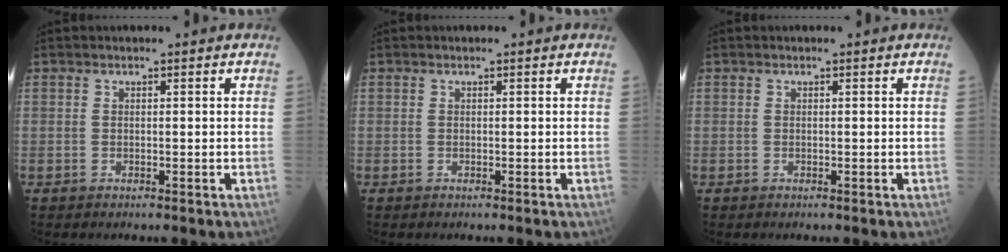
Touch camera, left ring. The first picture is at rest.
{"total": 0.0}
{"total": 0.0}